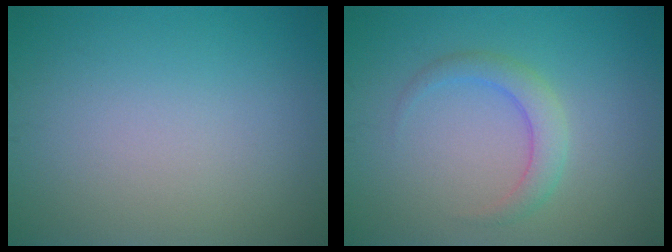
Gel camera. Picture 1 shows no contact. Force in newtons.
{"total": 2.4, "press": 2.4, "slide": 0.0}